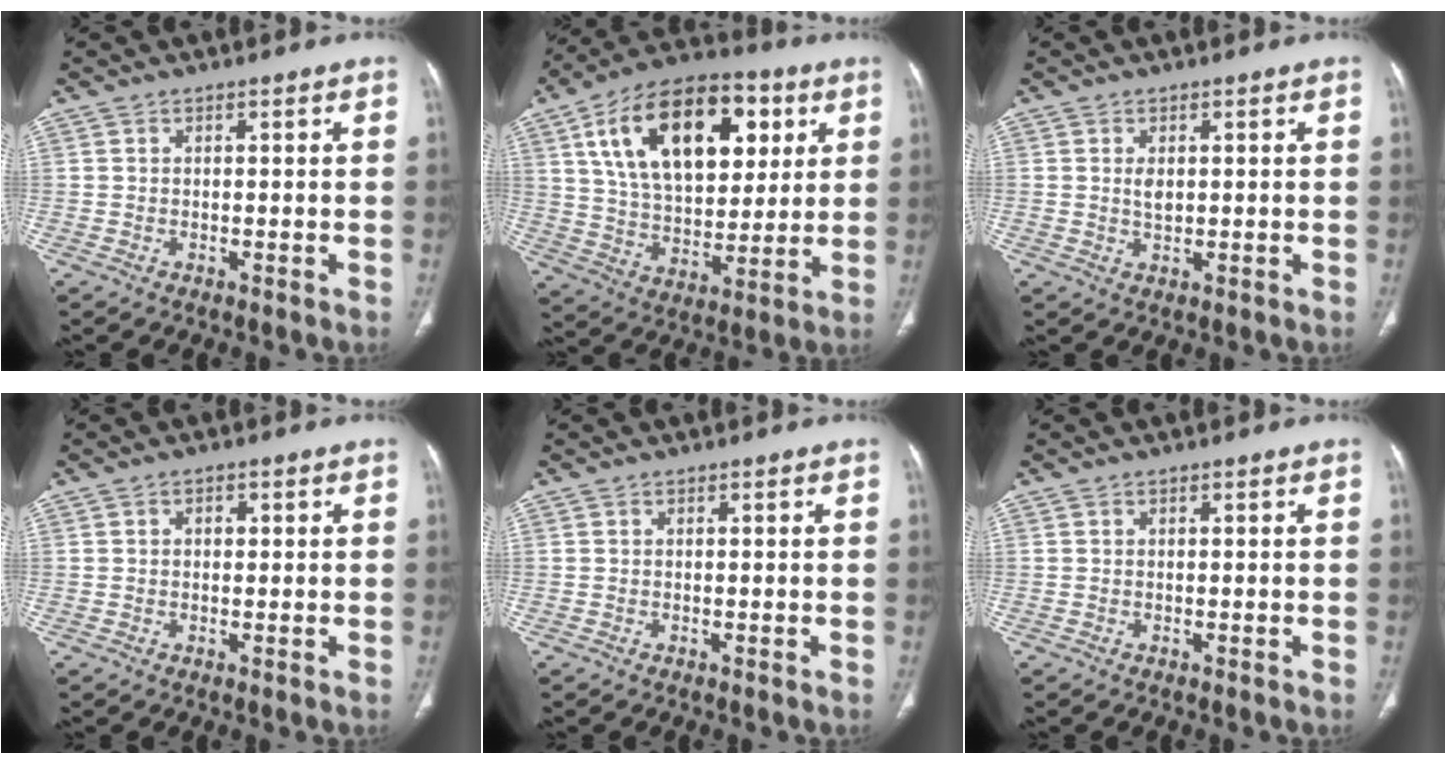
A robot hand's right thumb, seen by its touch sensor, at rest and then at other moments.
{"total": 25.4, "force": [9.0, 14.4, 18.8], "torque": [-0.286, -0.007, 0.149]}
{"total": 2.2, "force": [0.5, 1.2, 1.7], "torque": [-0.029, -0.005, 0.012]}
{"total": 1.6, "force": [0.5, 1.1, 1.1], "torque": [-0.015, 0.002, 0.007]}
{"total": 0.0}
{"total": 0.0}